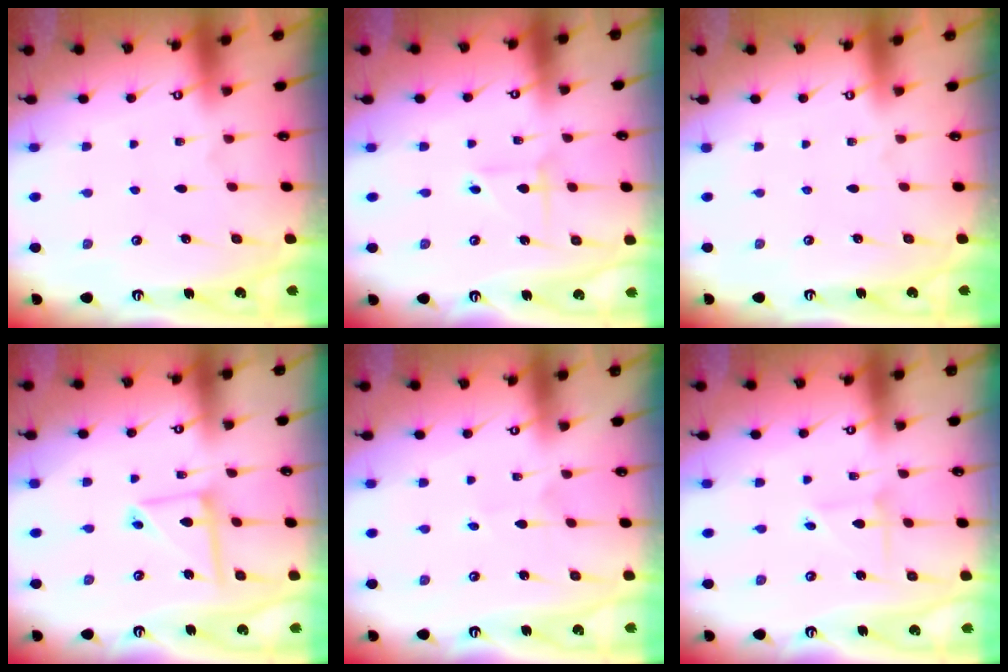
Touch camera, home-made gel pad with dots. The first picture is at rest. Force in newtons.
{"total": 2.6, "press": 2.6, "slide": 0.0}
{"total": 0.0}
{"total": 9.4, "press": 9.4, "slide": 0.8}
{"total": 2.5, "press": 2.5, "slide": 0.1}
{"total": 2.1, "press": 2.1, "slide": 0.1}